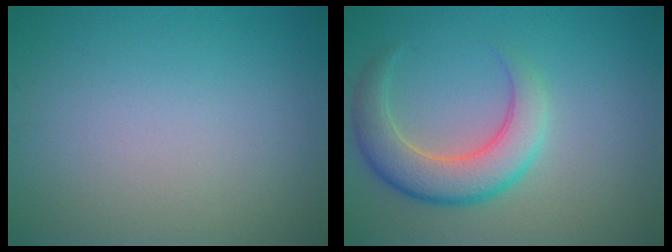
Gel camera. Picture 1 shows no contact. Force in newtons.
{"total": 5.5, "press": 5.5, "slide": 0.4}